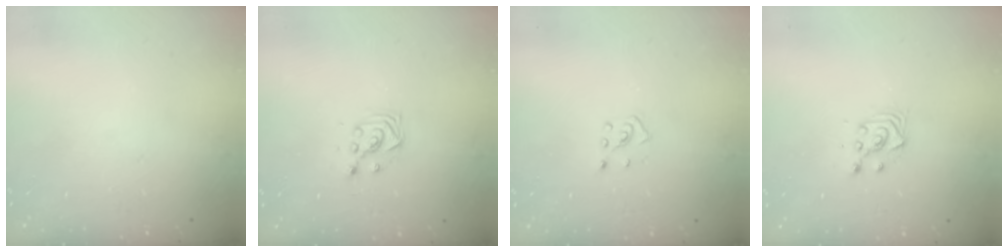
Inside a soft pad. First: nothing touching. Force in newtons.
{"total": 2.9, "press": 2.9, "slide": 0.4}
{"total": 2.7, "press": 2.6, "slide": 0.9}
{"total": 3.6, "press": 3.4, "slide": 1.2}